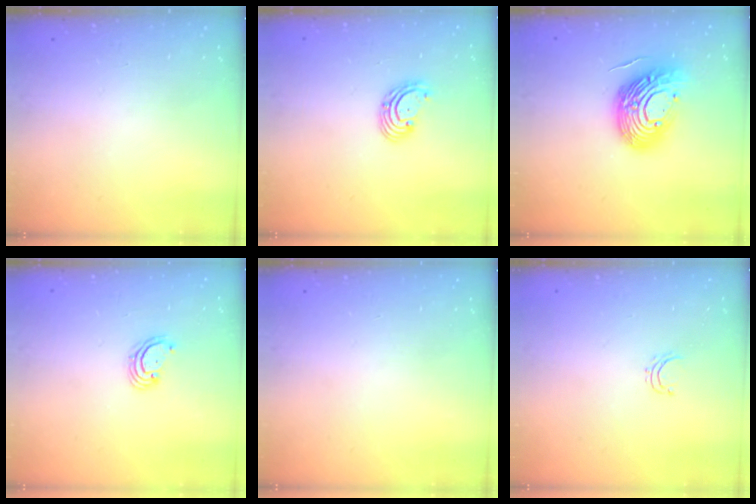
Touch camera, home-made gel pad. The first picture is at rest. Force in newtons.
{"total": 2.7, "press": 2.7, "slide": 0.3}
{"total": 17.4, "press": 17.3, "slide": 2.1}
{"total": 3.2, "press": 3.2, "slide": 0.3}
{"total": 0.0}
{"total": 3.6, "press": 3.6, "slide": 0.3}